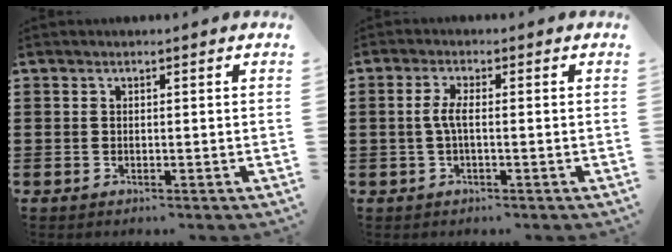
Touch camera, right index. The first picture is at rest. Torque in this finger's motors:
{"motor_torque": [0.46, -0.36, 0.30, 0.10]}